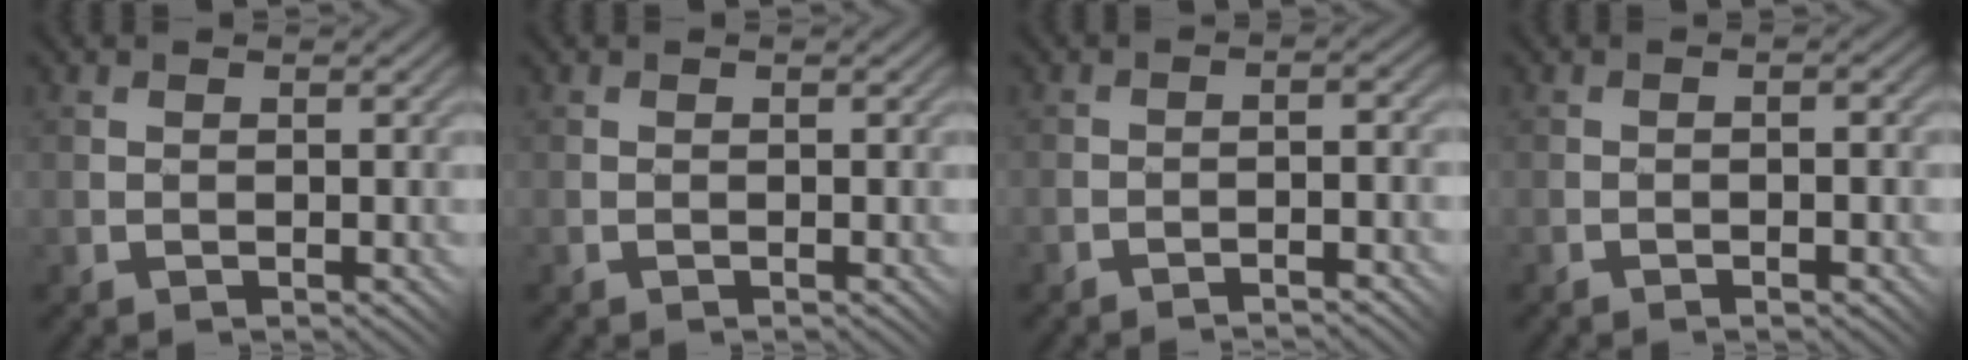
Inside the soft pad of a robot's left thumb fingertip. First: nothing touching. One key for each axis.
{"total": 0.0}
{"total": 3.1, "fx": -2.4, "fy": 0.0, "fz": 2.0, "tx": -0.032, "ty": 0.009, "tz": -0.044}
{"total": 3.5, "fx": -1.6, "fy": 0.8, "fz": 3.0, "tx": -0.036, "ty": 0.005, "tz": -0.016}